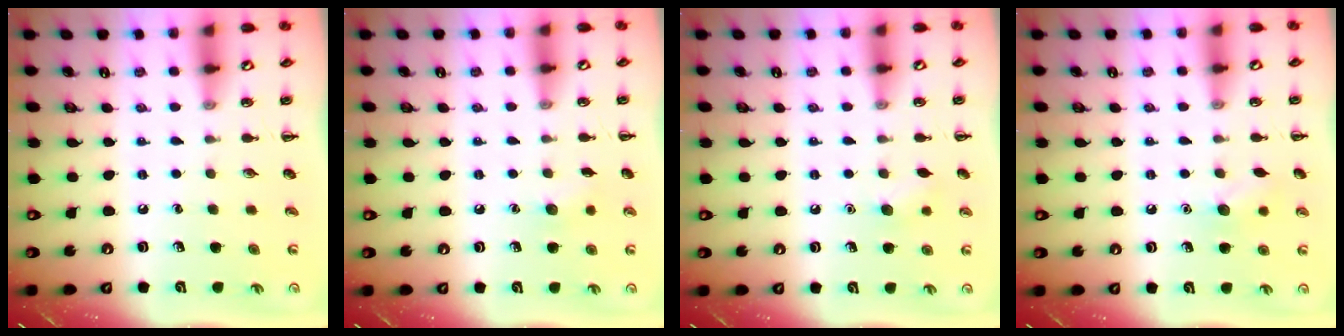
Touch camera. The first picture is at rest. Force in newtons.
{"total": 5.2, "press": 5.1, "slide": 1.1}
{"total": 6.8, "press": 6.5, "slide": 1.9}
{"total": 8.4, "press": 8.1, "slide": 1.8}